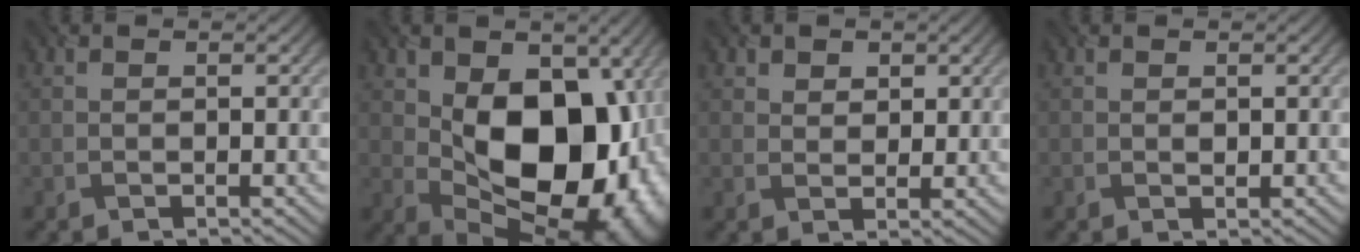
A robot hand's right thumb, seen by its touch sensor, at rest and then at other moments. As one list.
[{"total": 17.7, "force": [0.9, 11.3, 13.6], "torque": [-0.176, -0.021, 0.029]}, {"total": 2.8, "force": [1.7, 2.0, 1.0], "torque": [-0.024, -0.011, 0.034]}, {"total": 0.6, "force": [0.1, 0.4, 0.4], "torque": [-0.006, -0.002, 0.003]}]